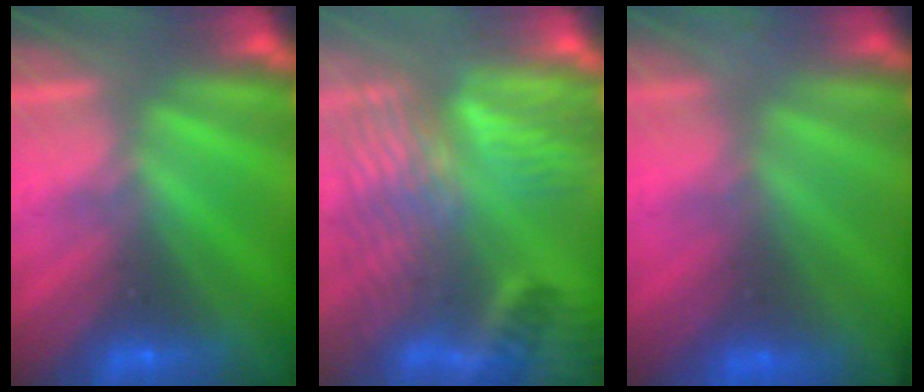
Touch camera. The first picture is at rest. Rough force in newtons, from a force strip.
{"total": 8.3}
{"total": 7.6}